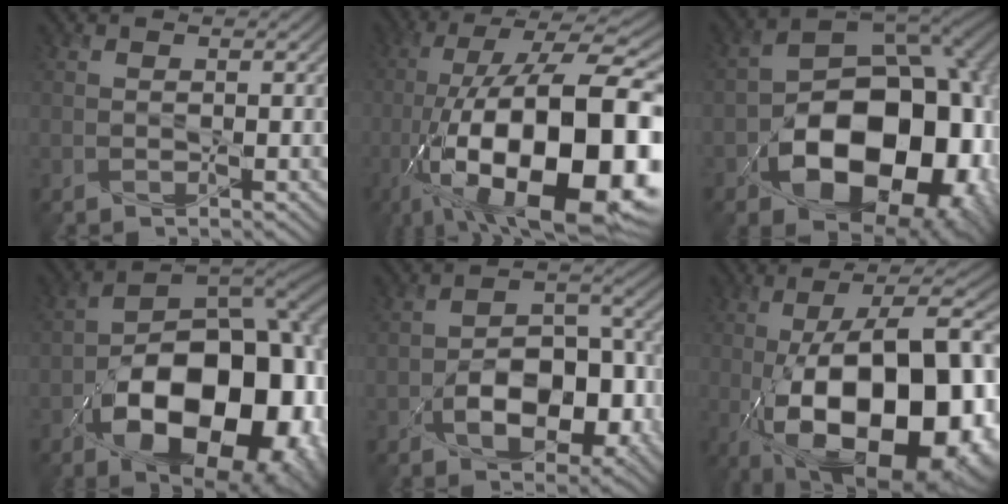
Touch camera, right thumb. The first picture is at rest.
{"total": 21.5, "force": [-7.2, 8.4, 18.5], "torque": [-0.311, -0.011, -0.118]}
{"total": 20.2, "force": [-6.1, 13.5, 13.8], "torque": [-0.188, -0.059, -0.068]}
{"total": 21.1, "force": [-7.3, 12.1, 15.6], "torque": [-0.217, -0.033, -0.102]}
{"total": 10.1, "force": [-3.6, 5.9, 7.3], "torque": [-0.112, -0.004, -0.060]}
{"total": 21.4, "force": [-5.7, 9.5, 18.3], "torque": [-0.275, -0.006, -0.084]}